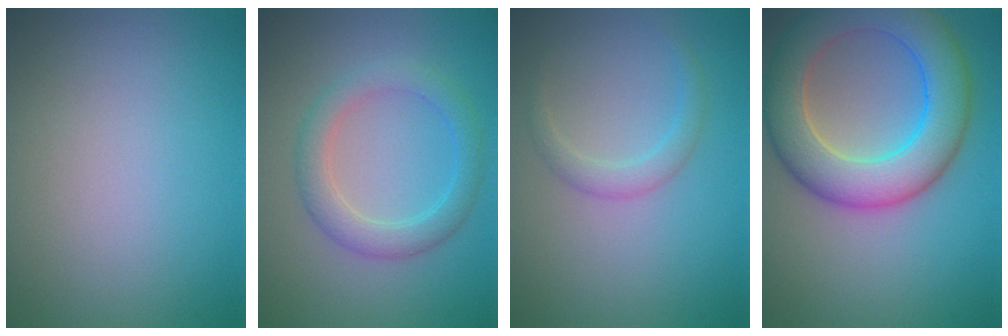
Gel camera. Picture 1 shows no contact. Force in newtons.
{"total": 3.2, "press": 3.2, "slide": 0.2}
{"total": 1.7, "press": 1.7, "slide": 0.1}
{"total": 8.7, "press": 8.7, "slide": 0.3}